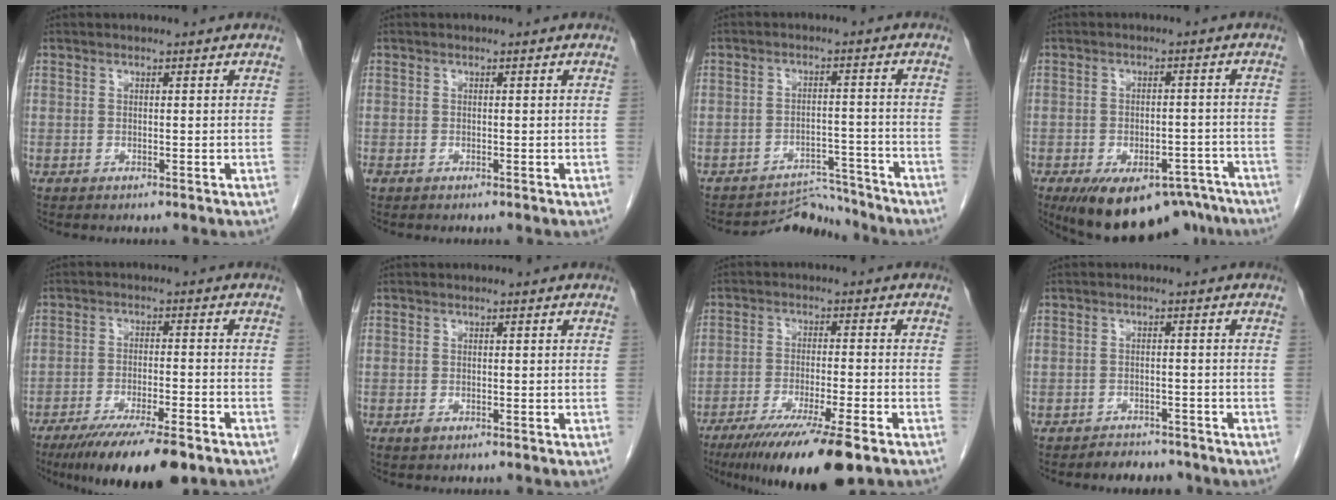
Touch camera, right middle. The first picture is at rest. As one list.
[{"total": 0.6, "force": [-0.4, 0.4, 0.2], "torque": [-0.010, 0.001, -0.007]}, {"total": 5.7, "force": [-5.3, 0.8, -1.7], "torque": [0.034, 0.020, -0.081]}, {"total": 15.0, "force": [-11.2, 6.6, 7.4], "torque": [-0.113, -0.003, -0.150]}, {"total": 13.1, "force": [-9.6, 1.8, 8.7], "torque": [-0.135, -0.029, -0.153]}, {"total": 0.7, "force": [-0.4, 0.4, 0.4], "torque": [-0.008, 0.000, -0.003]}, {"total": 14.0, "force": [-9.8, 0.4, 10.0], "torque": [-0.158, -0.040, -0.158]}, {"total": 4.3, "force": [-3.8, 1.9, 0.5], "torque": [-0.008, 0.004, -0.052]}]